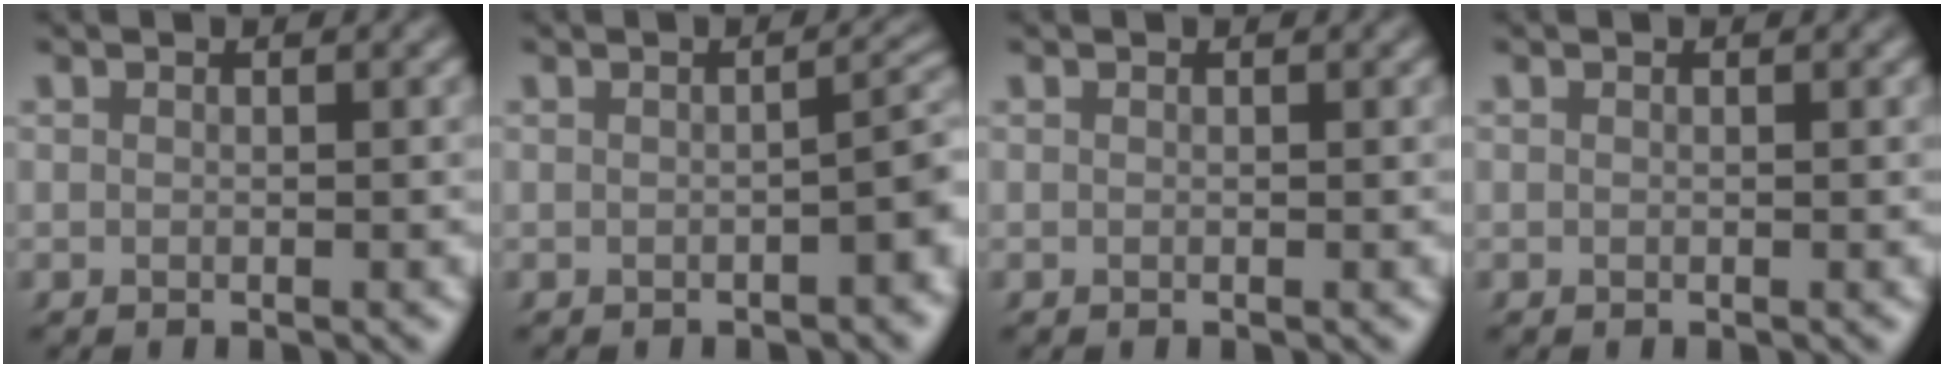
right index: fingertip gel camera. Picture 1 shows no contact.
{"total": 2.9, "force": [-0.6, 1.0, 2.6], "torque": [-0.030, 0.005, -0.008]}
{"total": 0.0}
{"total": 0.0}